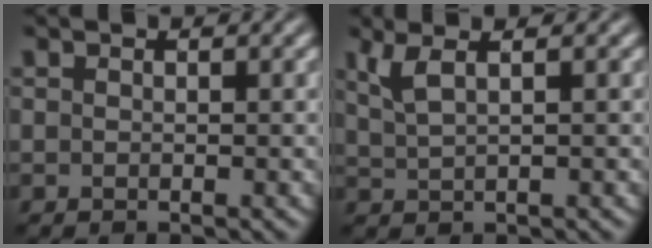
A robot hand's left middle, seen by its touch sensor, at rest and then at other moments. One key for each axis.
{"total": 2.6, "fx": 1.4, "fy": 0.8, "fz": 2.1, "tx": -0.039, "ty": 0.003, "tz": 0.033}